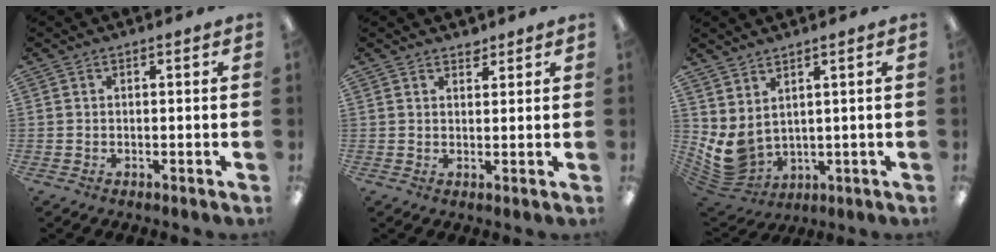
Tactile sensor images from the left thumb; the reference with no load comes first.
{"total": 2.1, "force": [2.0, 0.7, 0.1], "torque": [0.004, -0.011, 0.037]}
{"total": 6.6, "force": [2.4, 4.3, 4.4], "torque": [-0.118, -0.032, 0.051]}